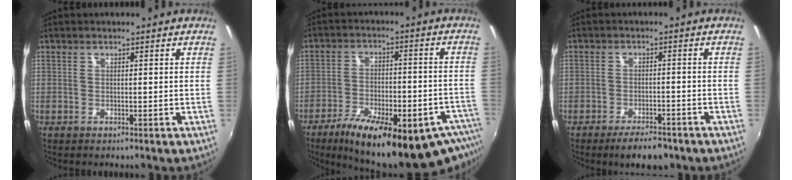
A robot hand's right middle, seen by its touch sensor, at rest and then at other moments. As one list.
[{"total": 23.6, "force": [-15.9, 7.1, 15.9], "torque": [-0.268, -0.047, -0.224]}, {"total": 6.1, "force": [-4.7, 2.3, 3.2], "torque": [-0.071, 0.000, -0.071]}]